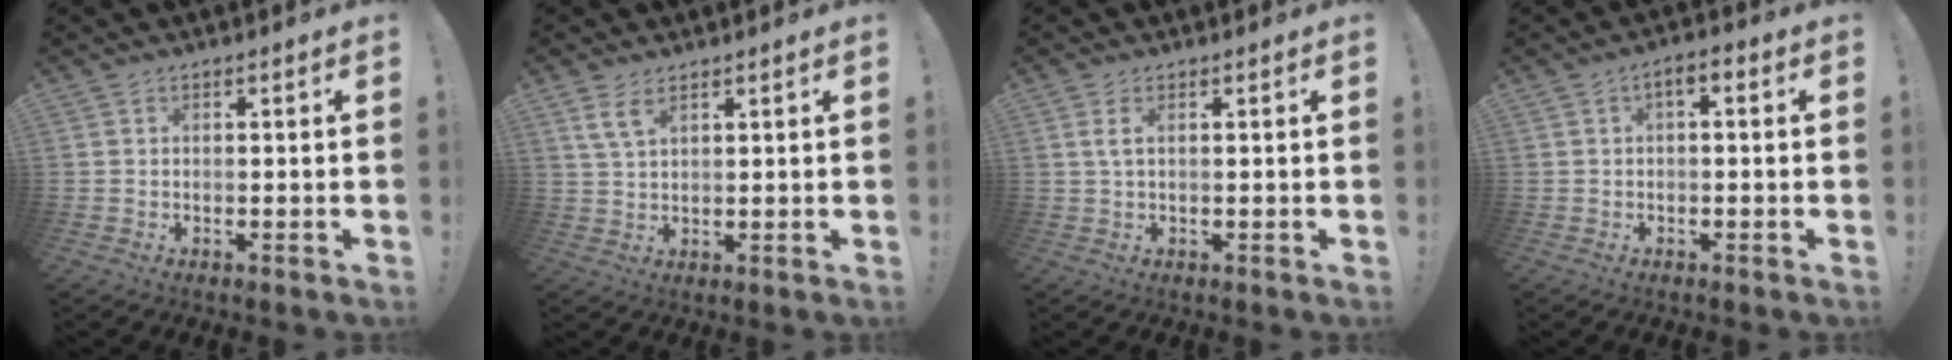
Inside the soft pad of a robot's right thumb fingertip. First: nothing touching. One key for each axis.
{"total": 5.3, "fx": 3.2, "fy": 2.3, "fz": 3.6, "tx": -0.057, "ty": -0.011, "tz": 0.058}
{"total": 2.6, "fx": 0.8, "fy": 0.7, "fz": 2.4, "tx": -0.046, "ty": 0.002, "tz": 0.014}
{"total": 2.8, "fx": -0.8, "fy": 1.0, "fz": 2.5, "tx": -0.039, "ty": 0.005, "tz": -0.016}